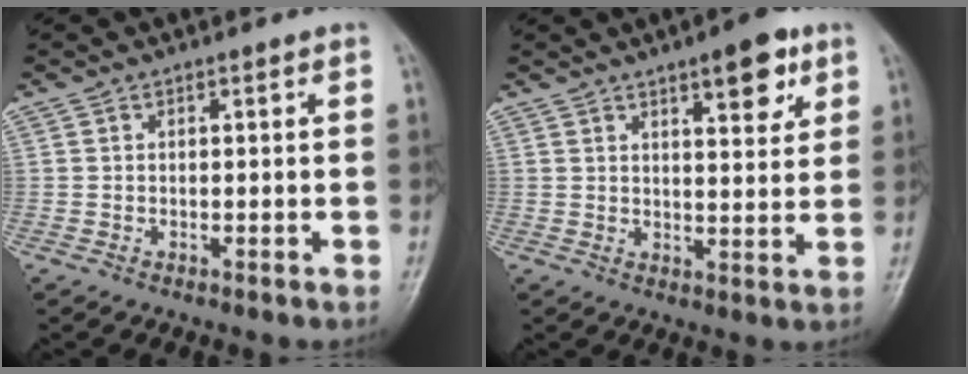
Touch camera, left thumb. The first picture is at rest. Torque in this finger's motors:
{"motor_torque": [0.27, 0.27, 0.12, -0.32, 0.10]}